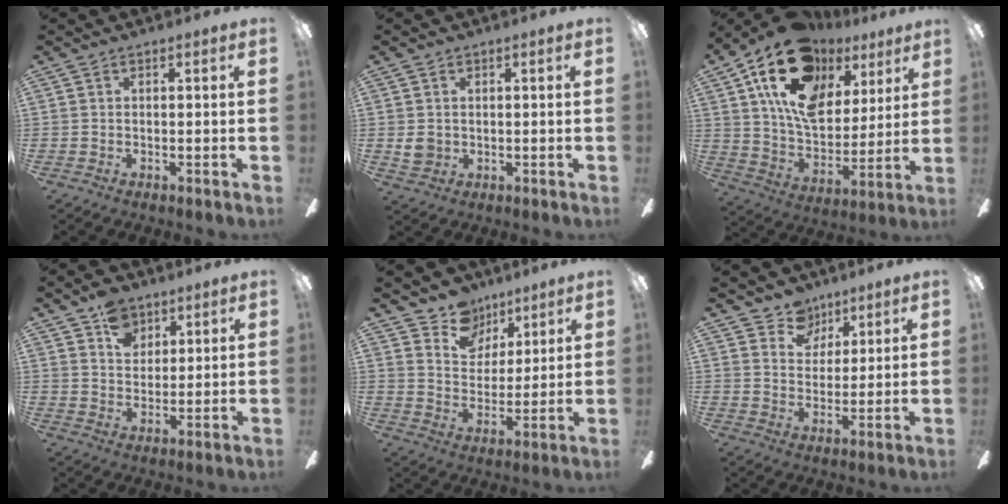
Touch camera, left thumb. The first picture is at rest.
{"total": 3.3, "force": [0.7, 2.9, 1.4], "torque": [-0.019, -0.004, 0.009]}
{"total": 21.6, "force": [11.5, 13.3, 12.4], "torque": [-0.222, -0.049, 0.210]}
{"total": 8.0, "force": [5.0, 5.5, 3.1], "torque": [-0.048, -0.008, 0.091]}
{"total": 10.0, "force": [7.5, 6.6, 1.3], "torque": [-0.027, -0.052, 0.142]}
{"total": 7.2, "force": [5.2, 4.9, 0.6], "torque": [-0.010, -0.030, 0.097]}